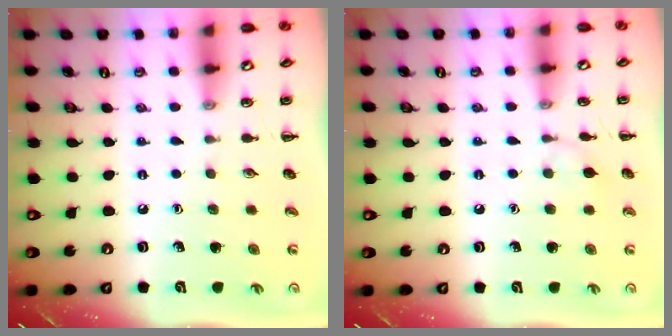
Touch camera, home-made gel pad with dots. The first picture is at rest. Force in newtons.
{"total": 4.7, "press": 4.3, "slide": 1.8}